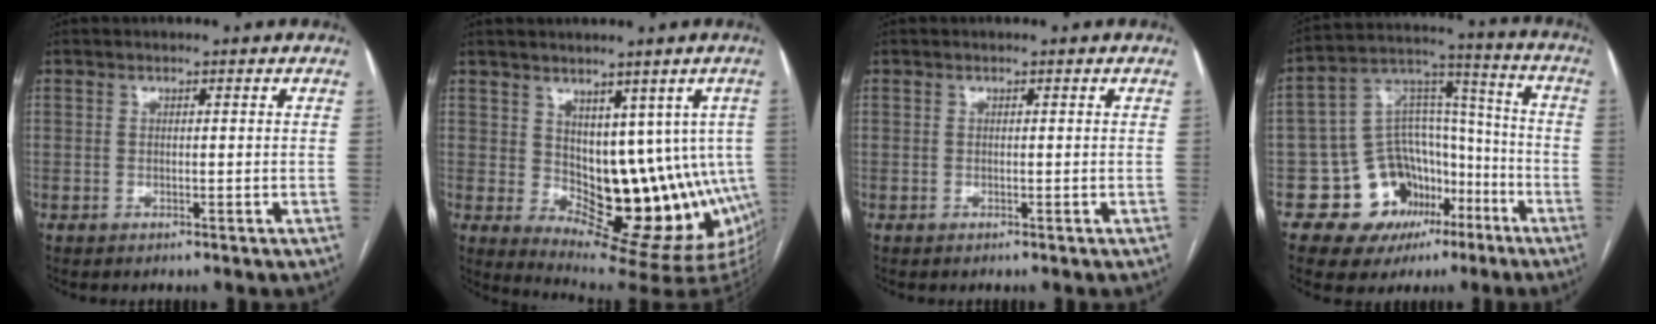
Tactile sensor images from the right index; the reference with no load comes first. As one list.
[{"total": 13.6, "force": [0.4, 7.5, 11.3], "torque": [-0.127, 0.009, 0.022]}, {"total": 0.0}, {"total": 14.6, "force": [-6.8, 11.5, 5.8], "torque": [-0.083, 0.072, -0.096]}]